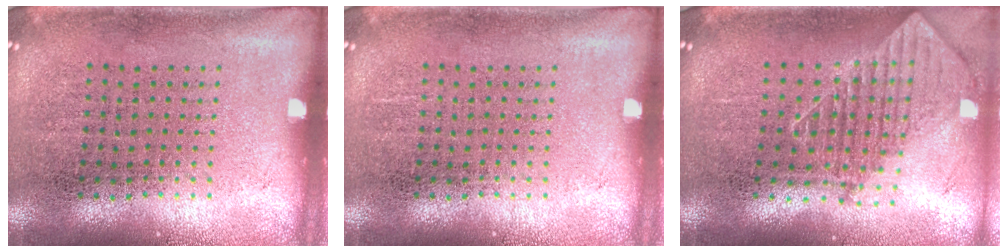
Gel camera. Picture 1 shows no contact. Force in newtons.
{"total": 0.0}
{"total": 1.8, "press": 1.5, "slide": 1.1}